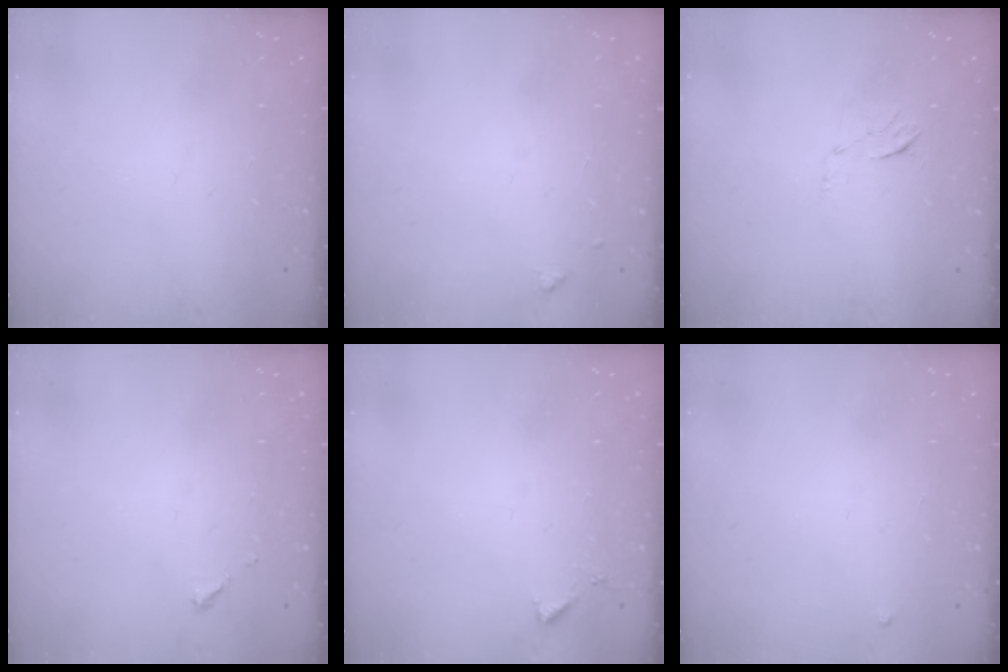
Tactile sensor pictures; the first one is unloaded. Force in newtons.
{"total": 4.5, "press": 4.4, "slide": 0.5}
{"total": 5.7, "press": 5.5, "slide": 1.5}
{"total": 2.6, "press": 2.6, "slide": 0.3}
{"total": 3.2, "press": 3.2, "slide": 0.2}
{"total": 2.3, "press": 2.3, "slide": 0.3}